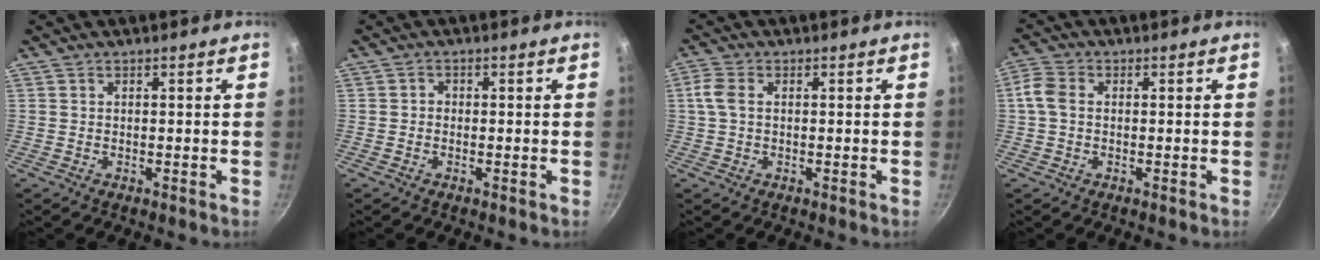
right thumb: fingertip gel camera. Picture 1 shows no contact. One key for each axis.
{"total": 0.9, "fx": -0.2, "fy": 0.8, "fz": 0.4, "tx": -0.004, "ty": 0.003, "tz": -0.005}
{"total": 3.6, "fx": 0.5, "fy": 2.3, "fz": 2.8, "tx": -0.066, "ty": 0.010, "tz": 0.005}
{"total": 4.2, "fx": 0.1, "fy": 3.2, "fz": 2.7, "tx": -0.058, "ty": 0.007, "tz": -0.008}